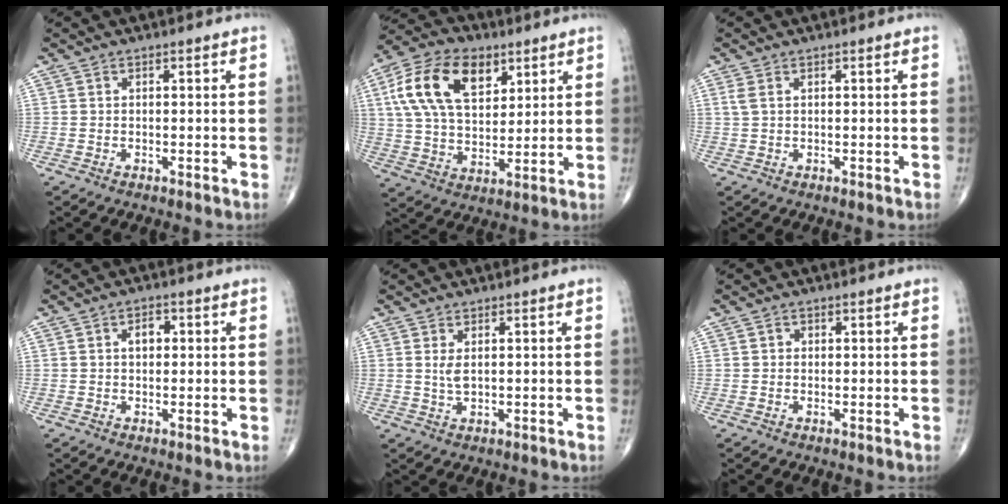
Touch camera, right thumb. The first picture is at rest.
{"total": 17.5, "force": [6.9, 10.3, 12.3], "torque": [-0.212, -0.007, 0.124]}
{"total": 1.4, "force": [0.5, 0.7, 1.1], "torque": [-0.033, 0.012, 0.018]}
{"total": 1.8, "force": [0.4, 1.1, 1.3], "torque": [-0.019, 0.002, 0.006]}
{"total": 2.3, "force": [0.6, 0.9, 2.0], "torque": [-0.042, -0.005, 0.019]}
{"total": 0.8, "force": [0.1, 0.8, 0.2], "torque": [0.002, 0.001, 0.000]}